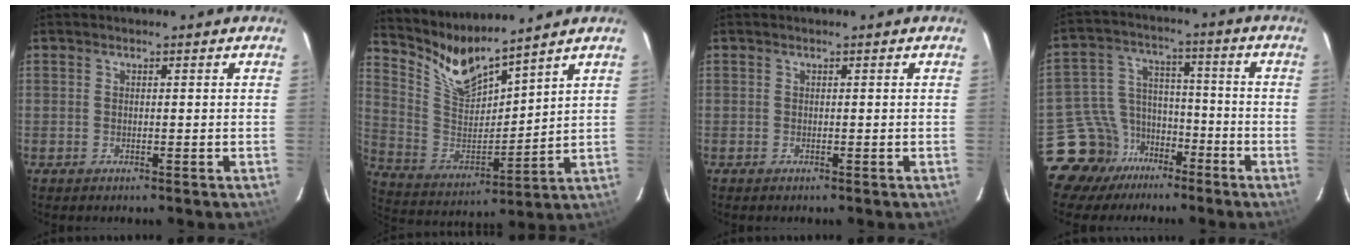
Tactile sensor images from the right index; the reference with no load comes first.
{"total": 10.3, "force": [9.4, 1.0, 4.1], "torque": [-0.092, -0.024, 0.194]}
{"total": 0.0}
{"total": 11.3, "force": [-8.2, 7.8, 0.7], "torque": [-0.037, 0.056, -0.138]}